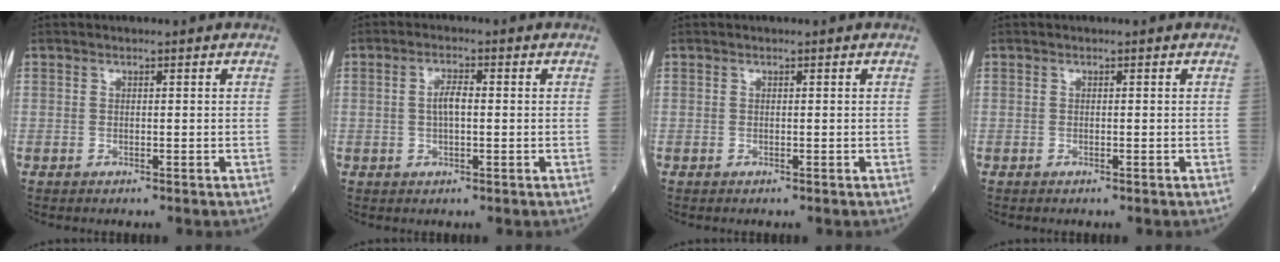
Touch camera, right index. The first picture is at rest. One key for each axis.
{"total": 3.0, "fx": 0.1, "fy": 0.9, "fz": 2.9, "tx": -0.057, "ty": 0.006, "tz": 0.002}
{"total": 0.0}
{"total": 0.0}